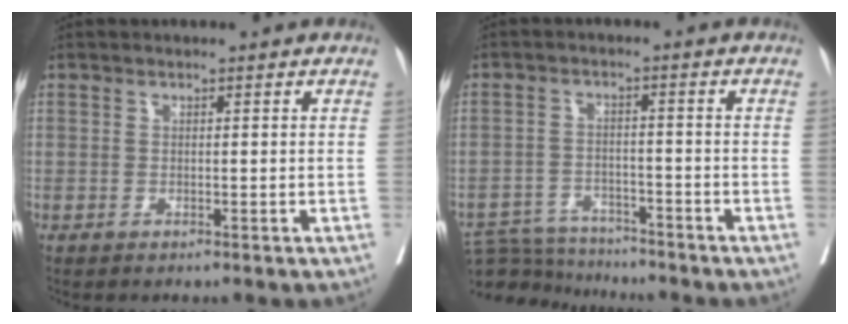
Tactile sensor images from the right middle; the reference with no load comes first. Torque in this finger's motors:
{"motor_torque": [-0.69, -0.61, -0.22, -0.04]}